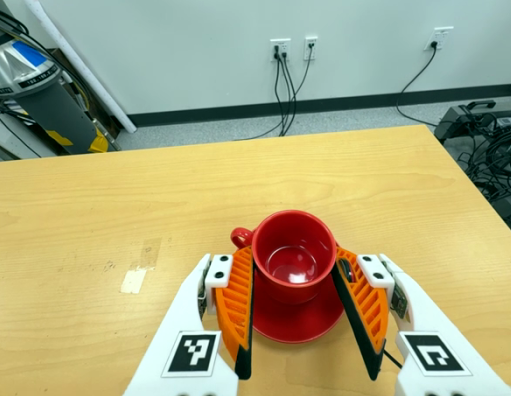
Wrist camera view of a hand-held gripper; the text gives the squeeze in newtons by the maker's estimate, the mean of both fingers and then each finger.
{"total": 1.0, "left": 2.1, "right": 0.0}